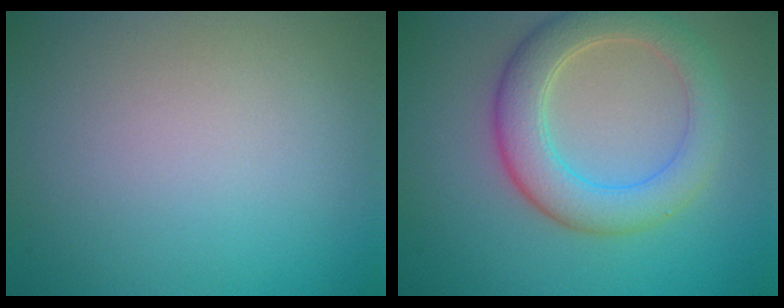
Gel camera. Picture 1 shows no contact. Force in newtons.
{"total": 5.7, "press": 5.7, "slide": 0.3}